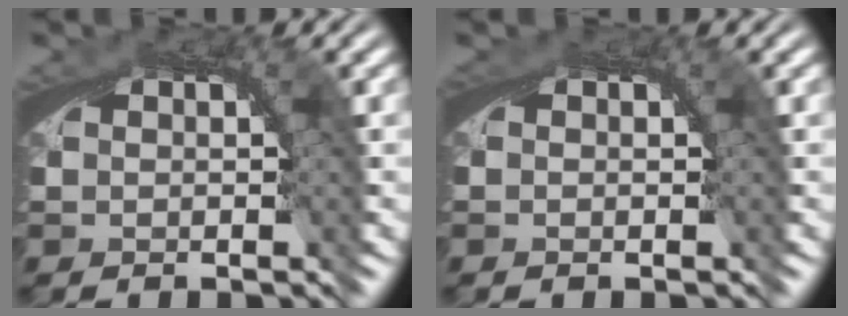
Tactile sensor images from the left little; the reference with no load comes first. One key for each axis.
{"total": 0.0}